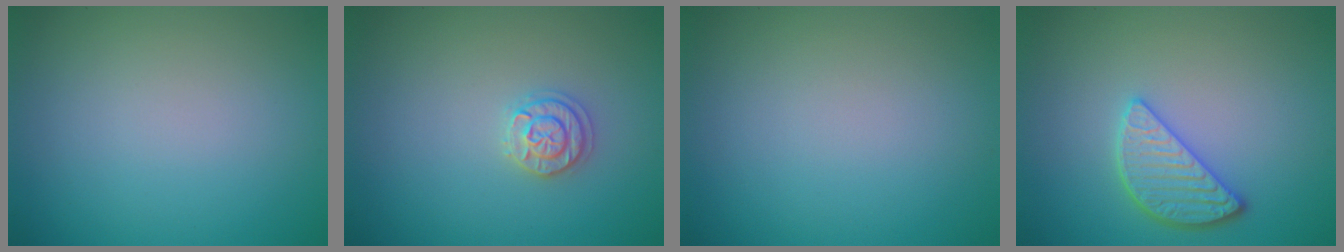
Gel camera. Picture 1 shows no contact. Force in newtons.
{"total": 1.8, "press": 1.8, "slide": 0.1}
{"total": 0.0}
{"total": 3.3, "press": 3.1, "slide": 1.0}